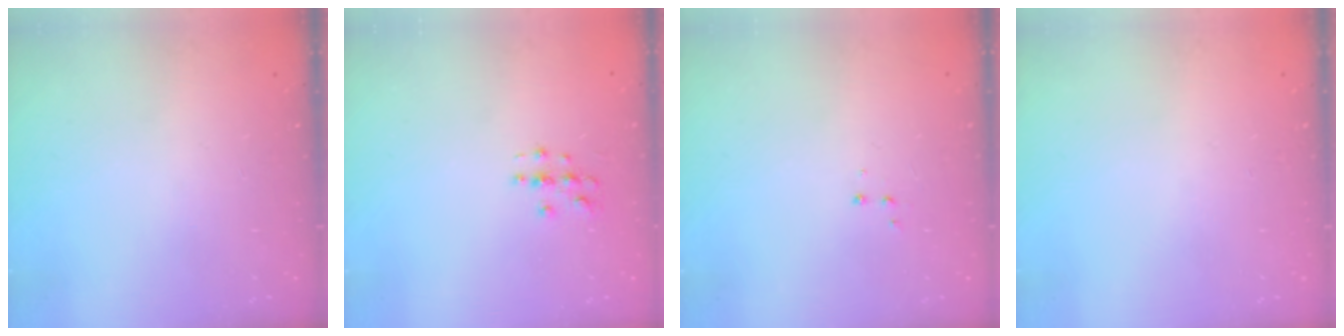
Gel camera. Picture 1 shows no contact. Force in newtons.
{"total": 2.8, "press": 2.8, "slide": 0.3}
{"total": 3.4, "press": 3.3, "slide": 0.6}
{"total": 0.0}